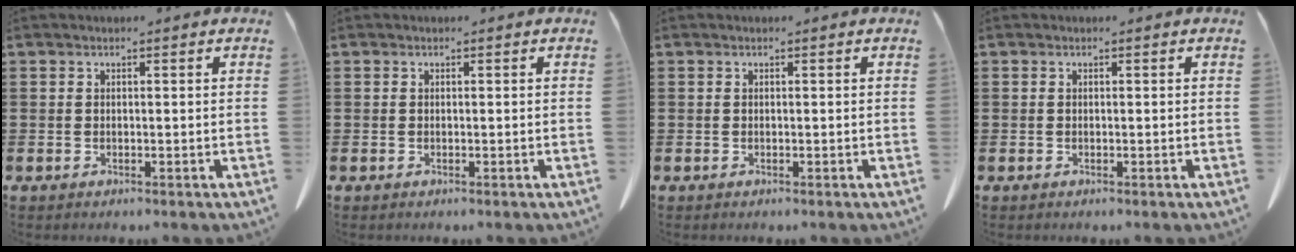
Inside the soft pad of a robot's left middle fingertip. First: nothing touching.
{"total": 0.0}
{"total": 0.0}
{"total": 0.0}